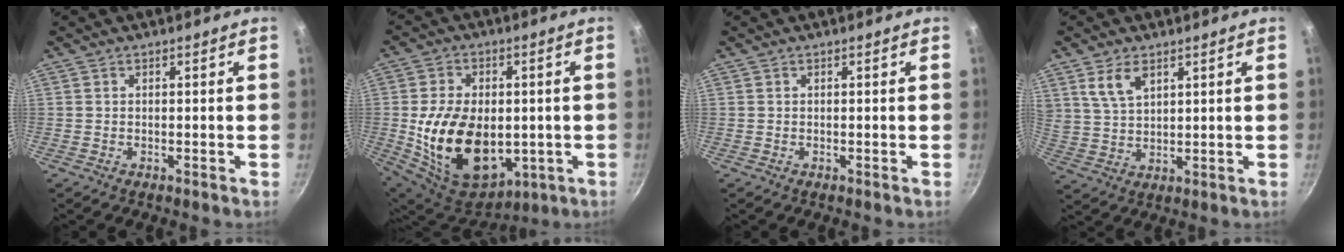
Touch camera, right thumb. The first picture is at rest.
{"total": 20.4, "force": [-1.6, 13.8, 15.0], "torque": [-0.249, -0.009, -0.005]}
{"total": 0.0}
{"total": 6.5, "force": [3.5, 3.5, 4.2], "torque": [-0.071, -0.015, 0.076]}